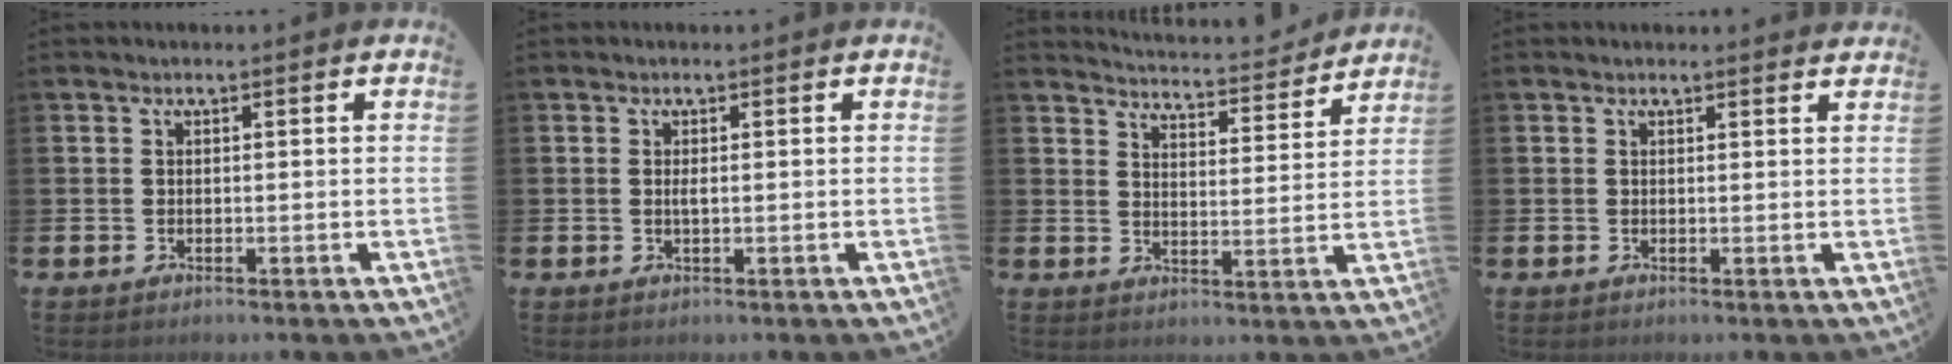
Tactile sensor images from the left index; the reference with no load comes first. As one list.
[{"total": 0.7, "force": [0.1, 0.1, 0.7], "torque": [-0.013, -0.001, 0.001]}, {"total": 4.5, "force": [4.4, 0.2, 0.2], "torque": [-0.020, -0.041, 0.072]}, {"total": 0.8, "force": [0.7, 0.0, 0.1], "torque": [0.007, -0.004, 0.012]}]